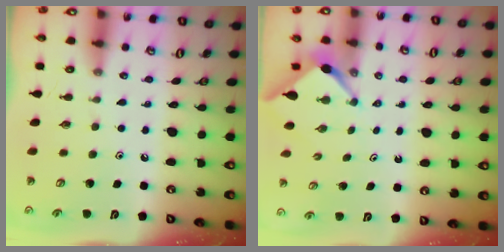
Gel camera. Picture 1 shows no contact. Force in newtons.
{"total": 2.4, "press": 2.4, "slide": 0.2}